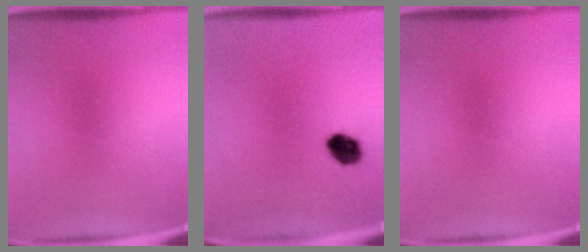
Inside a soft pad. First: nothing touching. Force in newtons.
{"total": 5.6}
{"total": 0.0}